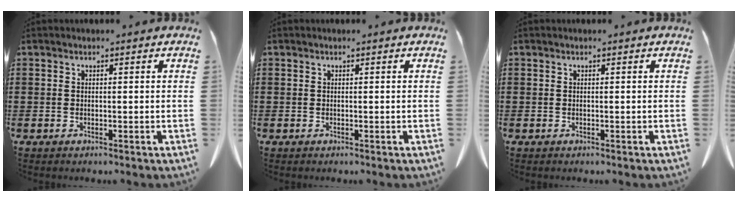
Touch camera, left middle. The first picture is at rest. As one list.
[{"total": 0.0}, {"total": 0.0}]